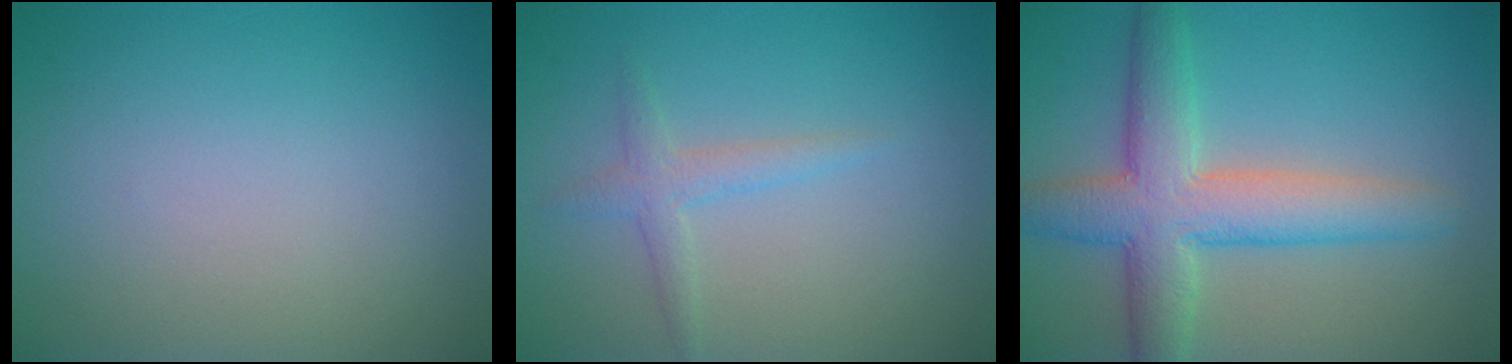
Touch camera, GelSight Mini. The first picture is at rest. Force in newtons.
{"total": 1.8, "press": 1.8, "slide": 0.1}
{"total": 6.9, "press": 6.9, "slide": 0.2}